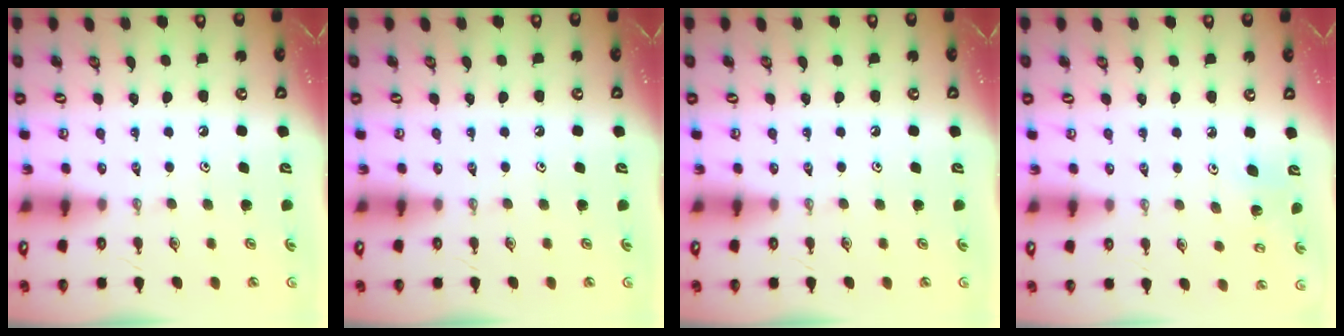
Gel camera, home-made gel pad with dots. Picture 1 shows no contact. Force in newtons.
{"total": 0.0}
{"total": 0.0}
{"total": 5.4, "press": 5.3, "slide": 1.3}